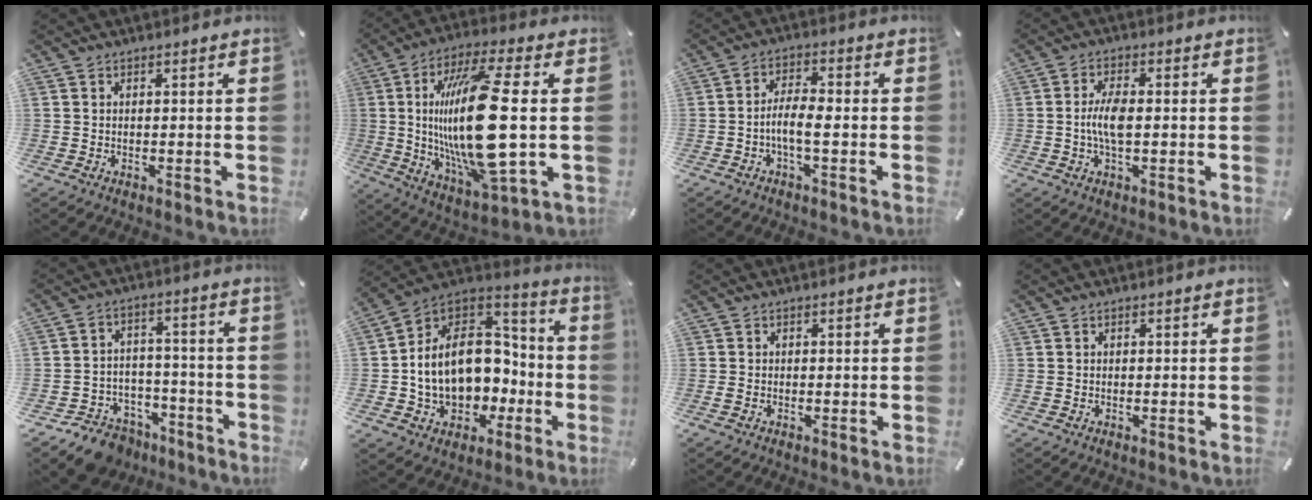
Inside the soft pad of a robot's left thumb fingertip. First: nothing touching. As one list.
[{"total": 25.4, "force": [1.1, 7.7, 24.2], "torque": [-0.507, -0.028, 0.008]}, {"total": 6.2, "force": [-1.9, 2.0, 5.6], "torque": [-0.102, 0.007, -0.034]}, {"total": 5.9, "force": [-0.4, 2.3, 5.4], "torque": [-0.118, -0.001, -0.014]}, {"total": 9.6, "force": [-7.5, 5.7, 1.9], "torque": [-0.020, 0.049, -0.132]}, {"total": 18.6, "force": [-1.7, 14.7, 11.3], "torque": [-0.212, -0.007, -0.018]}, {"total": 0.8, "force": [-0.3, 0.3, 0.7], "torque": [-0.013, -0.001, -0.006]}, {"total": 0.0}]